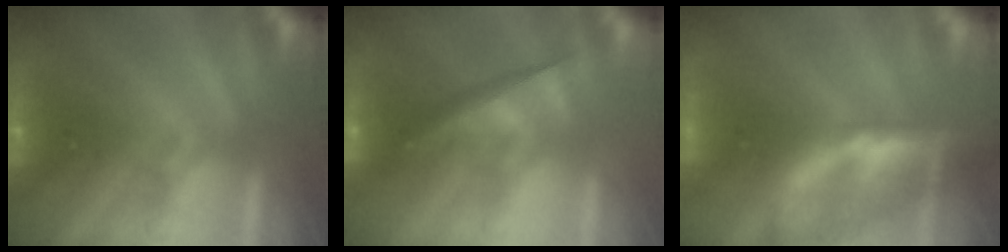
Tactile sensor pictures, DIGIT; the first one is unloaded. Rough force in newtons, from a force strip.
{"total": 4.7}
{"total": 2.4}